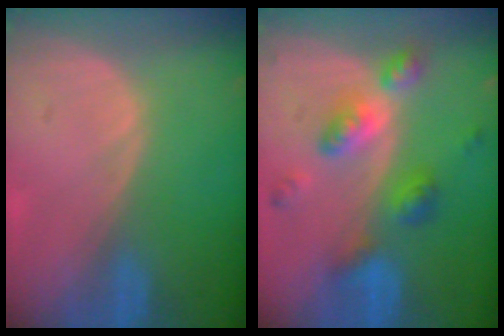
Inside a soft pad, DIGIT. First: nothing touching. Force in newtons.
{"total": 7.2, "press": 7.2, "slide": 0.6}